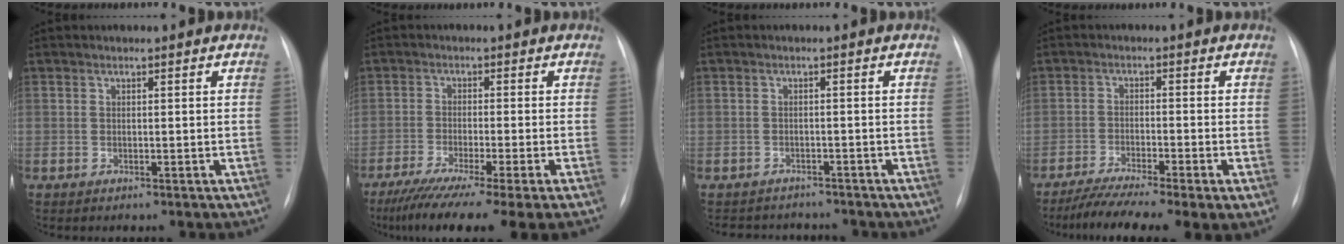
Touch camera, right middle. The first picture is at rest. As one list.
[{"total": 14.7, "force": [-11.3, -1.0, 9.3], "torque": [-0.126, -0.050, -0.176]}, {"total": 5.8, "force": [-5.3, 2.2, 0.2], "torque": [0.000, 0.007, -0.069]}, {"total": 10.5, "force": [-7.4, 0.8, 7.5], "torque": [-0.128, -0.018, -0.121]}]